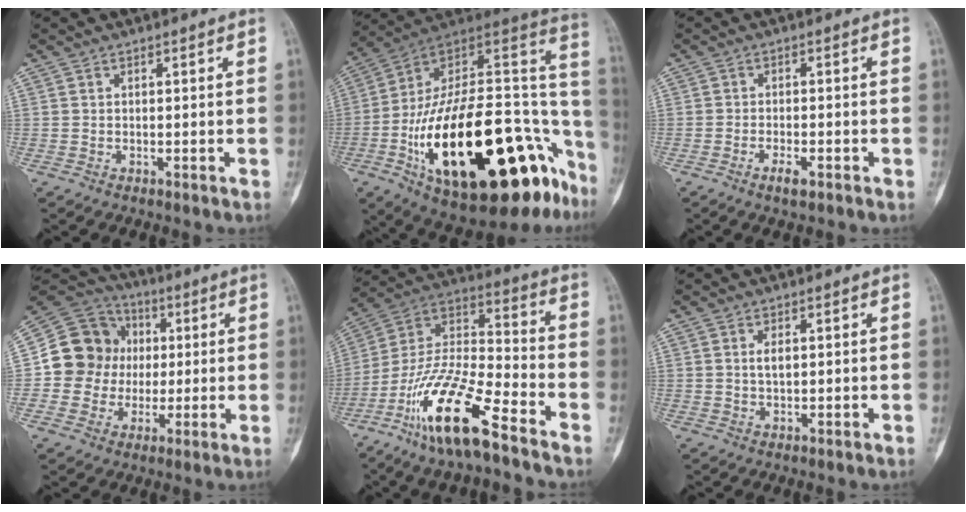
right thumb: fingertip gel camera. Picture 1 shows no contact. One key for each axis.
{"total": 38.9, "fx": -13.0, "fy": 17.2, "fz": 32.4, "tx": -0.418, "ty": 0.062, "tz": -0.197}
{"total": 2.6, "fx": -1.5, "fy": 0.9, "fz": 2.0, "tx": -0.038, "ty": 0.005, "tz": -0.028}
{"total": 13.9, "fx": 0.8, "fy": 13.0, "fz": 4.8, "tx": -0.053, "ty": 0.024, "tz": 0.015}
{"total": 19.3, "fx": -12.0, "fy": 4.7, "fz": 14.3, "tx": -0.288, "ty": 0.065, "tz": -0.224}
{"total": 2.0, "fx": 0.5, "fy": 1.0, "fz": 1.7, "tx": -0.027, "ty": -0.004, "tz": 0.010}